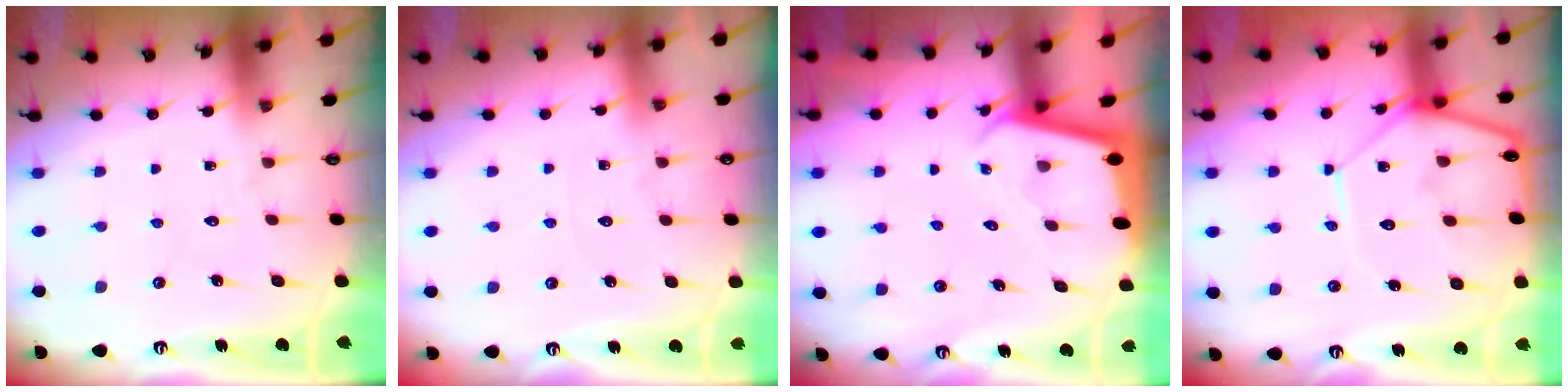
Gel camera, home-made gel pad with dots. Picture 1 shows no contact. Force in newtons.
{"total": 1.4, "press": 1.4, "slide": 0.3}
{"total": 2.0, "press": 2.0, "slide": 0.1}
{"total": 10.6, "press": 10.6, "slide": 1.0}